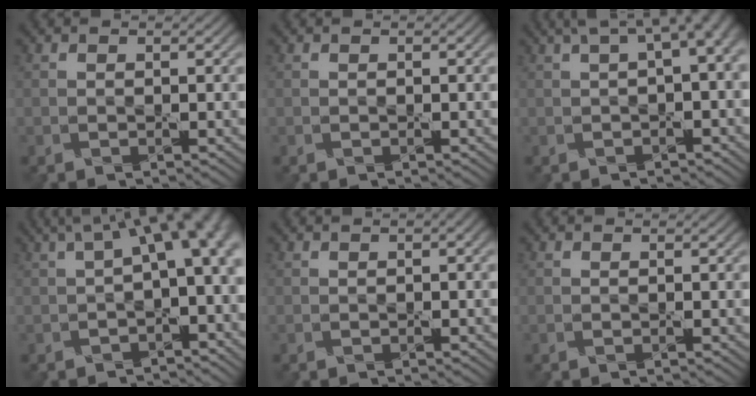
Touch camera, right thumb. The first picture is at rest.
{"total": 0.0}
{"total": 7.1, "force": [2.3, 2.2, 6.3], "torque": [-0.086, 0.026, 0.035]}
{"total": 9.3, "force": [1.3, 3.9, 8.3], "torque": [-0.113, 0.017, 0.023]}
{"total": 1.3, "force": [0.3, 0.4, 1.2], "torque": [-0.018, 0.002, 0.005]}
{"total": 0.0}